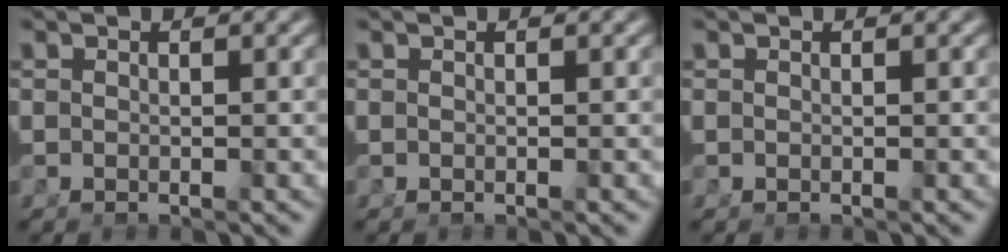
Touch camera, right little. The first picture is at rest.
{"total": 0.0}
{"total": 0.0}